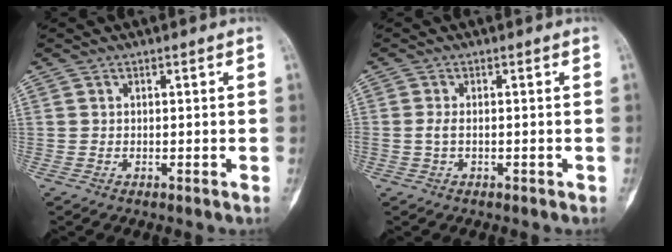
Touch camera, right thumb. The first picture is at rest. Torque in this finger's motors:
{"motor_torque": [0.24, 0.44, 1.15, -0.53, 0.28]}